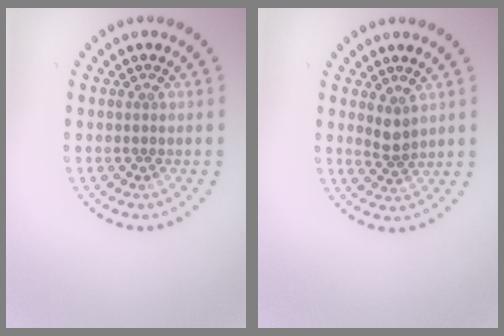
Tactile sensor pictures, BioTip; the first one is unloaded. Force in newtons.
{"total": 1.8, "press": 1.4, "slide": 1.1}